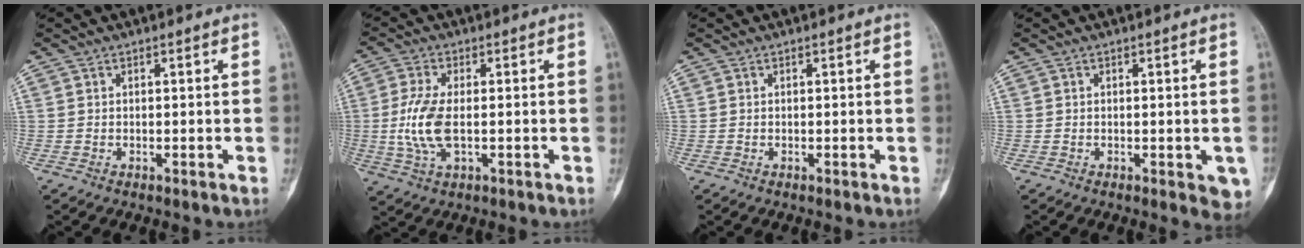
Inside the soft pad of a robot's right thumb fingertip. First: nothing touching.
{"total": 8.6, "force": [-0.9, 4.0, 7.6], "torque": [-0.178, -0.002, -0.017]}
{"total": 0.0}
{"total": 4.7, "force": [-1.5, 2.1, 4.0], "torque": [-0.021, -0.005, -0.017]}